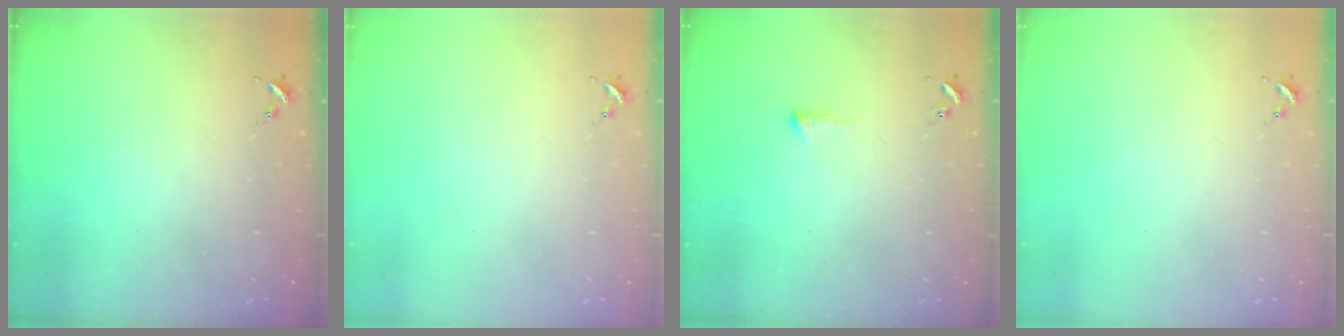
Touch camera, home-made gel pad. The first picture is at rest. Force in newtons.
{"total": 0.0}
{"total": 4.4, "press": 4.3, "slide": 0.6}
{"total": 0.0}